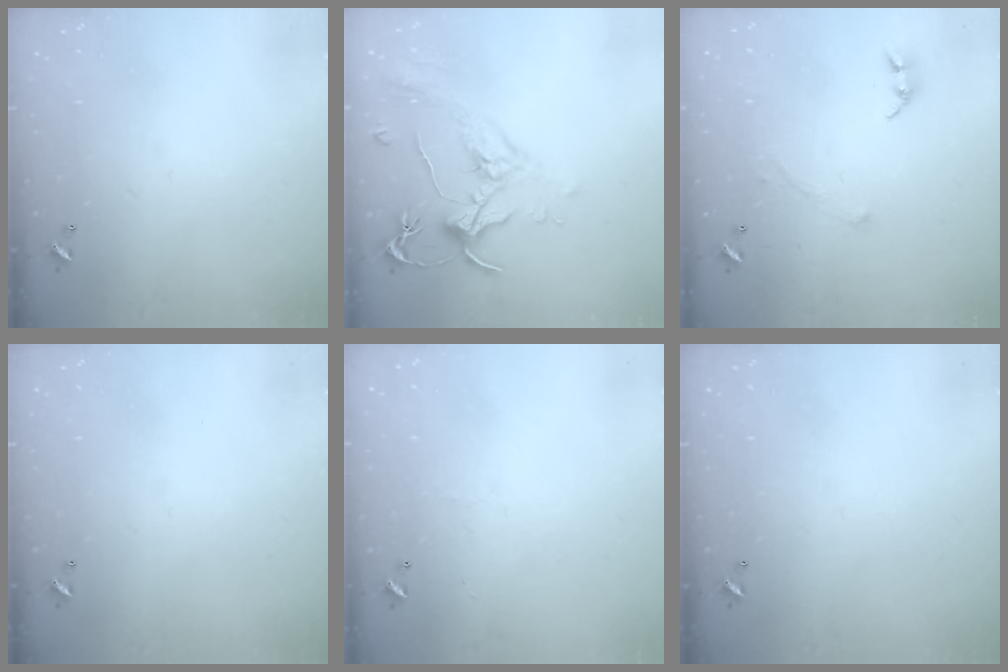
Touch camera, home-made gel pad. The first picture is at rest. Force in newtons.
{"total": 1.8, "press": 1.7, "slide": 0.8}
{"total": 0.7, "press": 0.3, "slide": 0.6}
{"total": 0.0}
{"total": 2.7, "press": 2.6, "slide": 0.5}
{"total": 0.0}